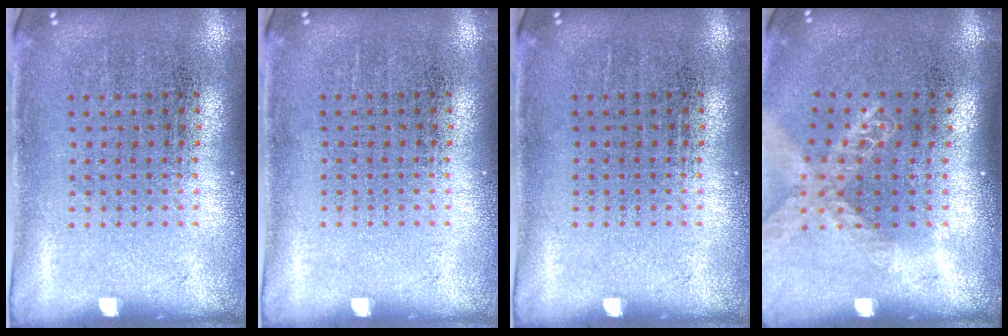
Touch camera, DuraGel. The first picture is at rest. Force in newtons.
{"total": 0.0}
{"total": 0.0}
{"total": 1.5, "press": 1.3, "slide": 0.8}